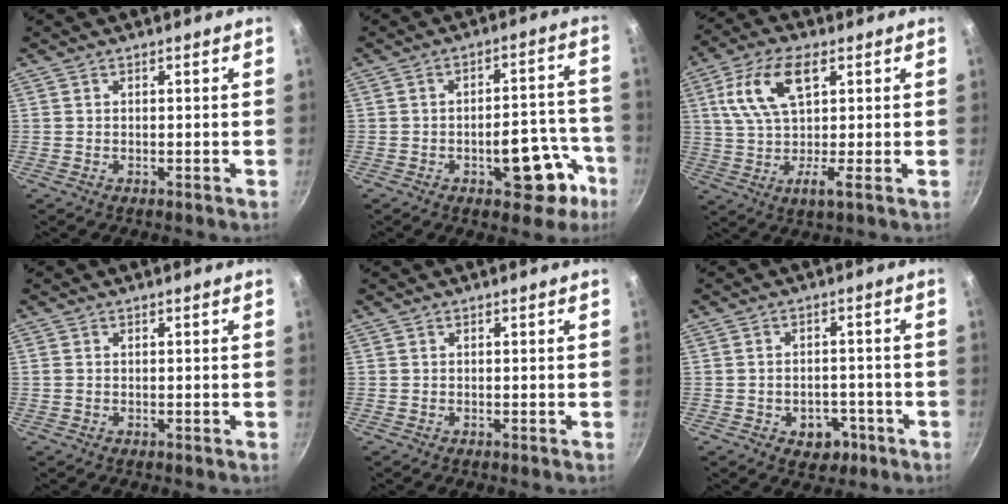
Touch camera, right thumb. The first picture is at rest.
{"total": 12.2, "force": [-5.6, 6.0, 9.0], "torque": [-0.066, 0.051, -0.067]}
{"total": 11.9, "force": [3.6, 5.0, 10.2], "torque": [-0.190, 0.015, 0.052]}
{"total": 0.7, "force": [0.1, 0.5, 0.4], "torque": [-0.008, 0.002, 0.000]}
{"total": 0.0}
{"total": 5.9, "force": [-2.7, 4.2, 3.1], "torque": [-0.023, 0.018, -0.027]}